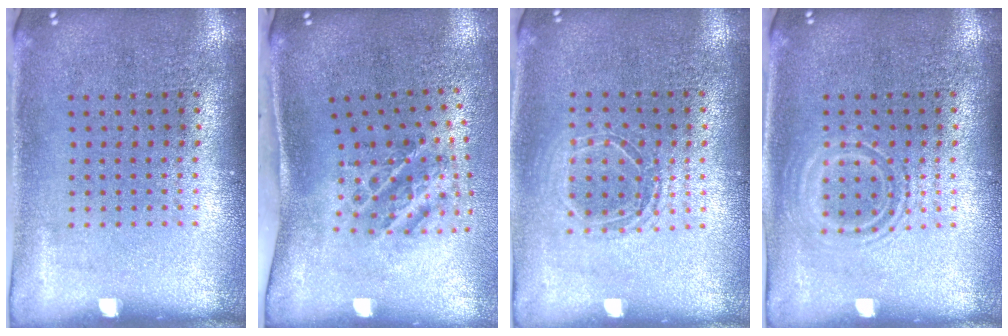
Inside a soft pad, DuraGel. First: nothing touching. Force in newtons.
{"total": 1.5, "press": 1.2, "slide": 0.9}
{"total": 1.4, "press": 1.2, "slide": 0.7}
{"total": 1.1, "press": 1.1, "slide": 0.3}